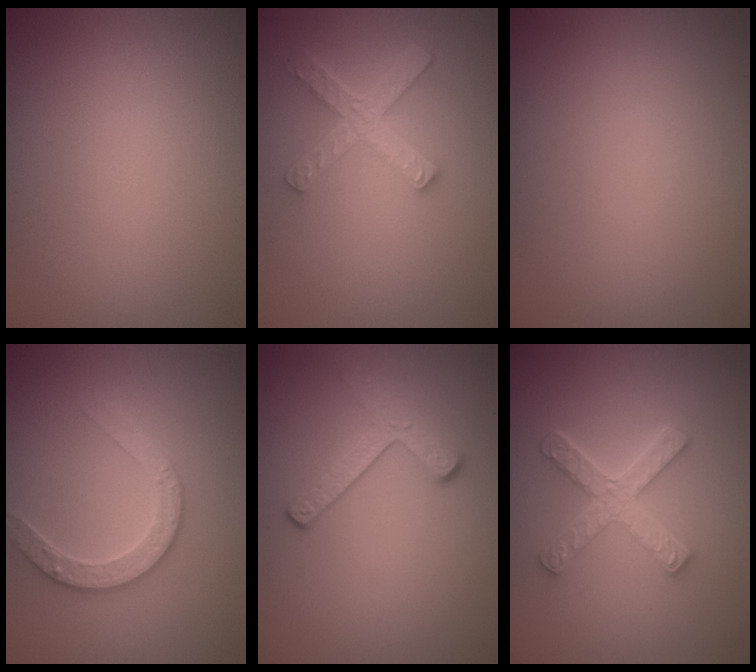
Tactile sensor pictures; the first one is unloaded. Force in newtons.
{"total": 4.5, "press": 3.4, "slide": 3.0}
{"total": 0.0}
{"total": 2.8, "press": 2.7, "slide": 0.6}
{"total": 3.0, "press": 2.2, "slide": 2.0}
{"total": 4.8, "press": 3.6, "slide": 3.2}